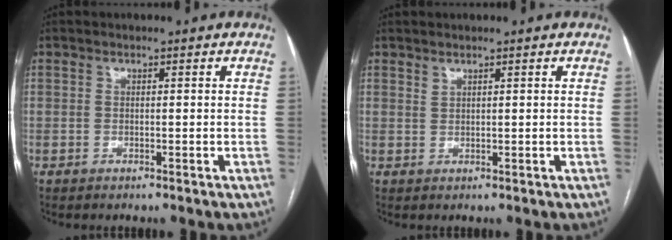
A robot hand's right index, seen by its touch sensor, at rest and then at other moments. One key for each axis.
{"total": 0.7, "fx": 0.7, "fy": 0.1, "fz": 0.2, "tx": -0.005, "ty": -0.002, "tz": 0.016}